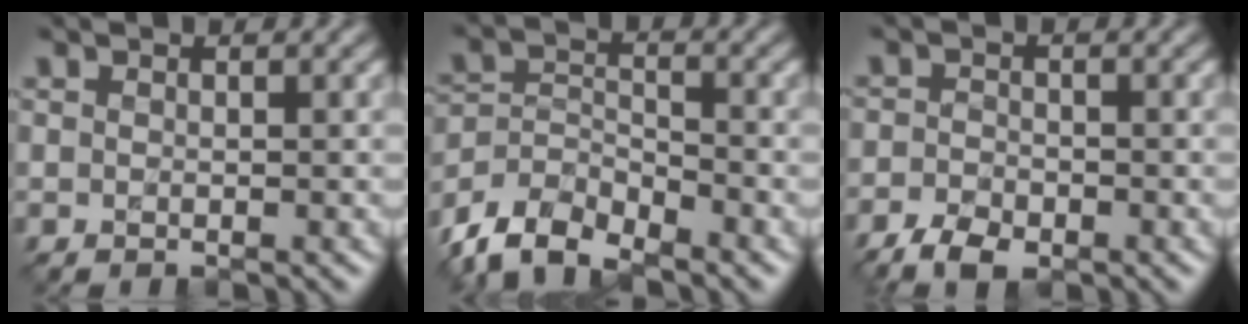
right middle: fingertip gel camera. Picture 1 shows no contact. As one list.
[{"total": 6.3, "force": [-5.3, 2.4, 2.6], "torque": [-0.052, -0.008, -0.113]}, {"total": 3.9, "force": [-2.7, 1.9, 2.1], "torque": [-0.040, -0.005, -0.056]}]